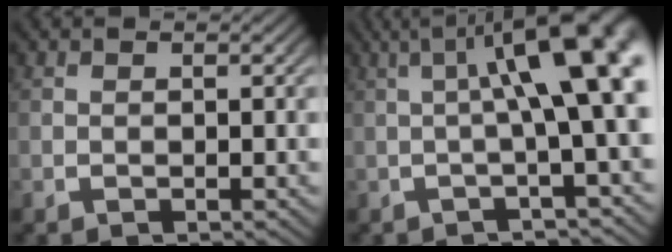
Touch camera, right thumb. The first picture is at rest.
{"total": 9.1, "force": [2.1, 3.4, 8.2], "torque": [-0.102, 0.024, 0.014]}